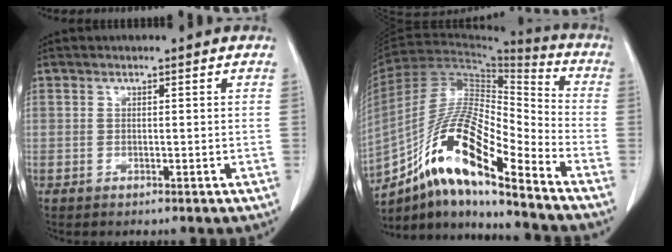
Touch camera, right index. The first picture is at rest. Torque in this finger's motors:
{"motor_torque": [1.10, -1.04, 0.28, 0.09]}